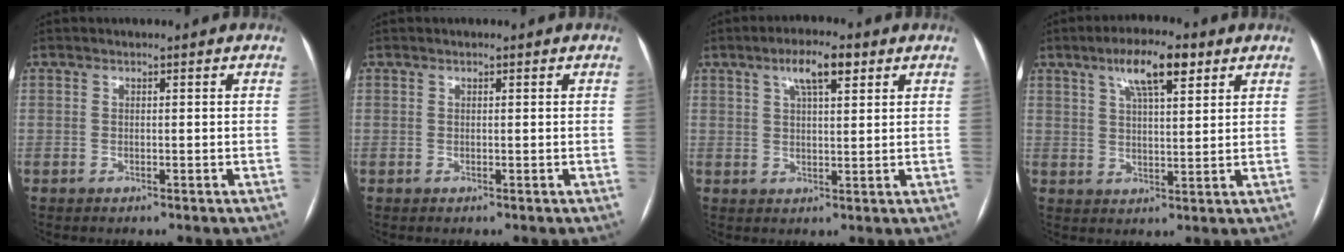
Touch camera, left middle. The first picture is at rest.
{"total": 0.0}
{"total": 6.1, "force": [3.3, 1.5, 4.9], "torque": [-0.092, 0.012, 0.054]}
{"total": 8.4, "force": [4.7, 2.1, 6.6], "torque": [-0.122, 0.015, 0.080]}